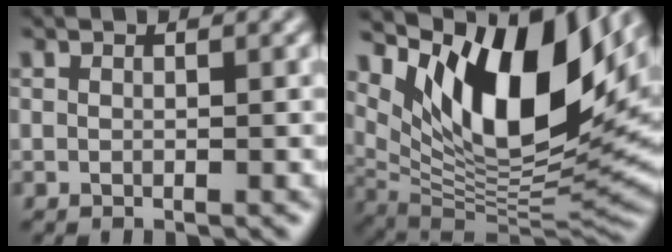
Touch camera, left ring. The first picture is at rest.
{"total": 14.2, "force": [6.8, 6.1, 10.8], "torque": [-0.178, -0.004, 0.124]}